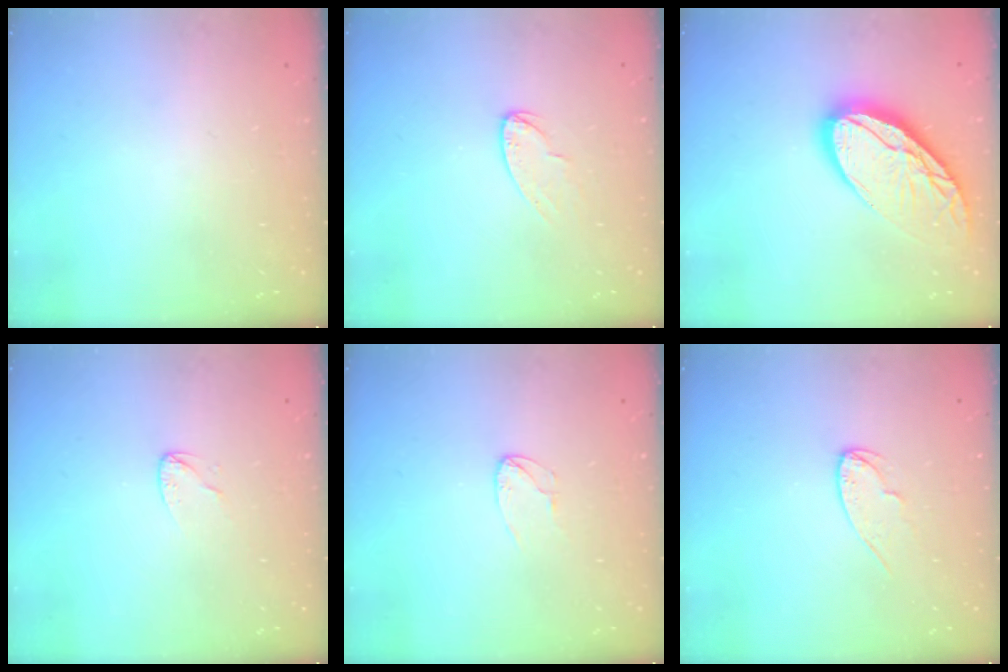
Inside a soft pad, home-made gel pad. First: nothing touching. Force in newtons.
{"total": 6.4, "press": 6.4, "slide": 0.6}
{"total": 17.0, "press": 16.9, "slide": 1.4}
{"total": 3.3, "press": 3.3, "slide": 0.3}
{"total": 4.0, "press": 3.9, "slide": 0.3}
{"total": 6.6, "press": 6.6, "slide": 0.6}